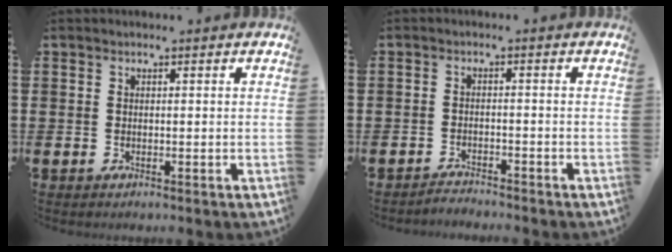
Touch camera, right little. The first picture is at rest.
{"total": 1.7, "force": [-1.7, -0.1, -0.2], "torque": [-0.001, 0.005, -0.037]}